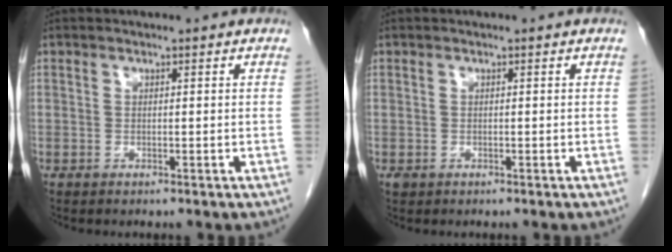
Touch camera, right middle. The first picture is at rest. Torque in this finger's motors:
{"motor_torque": [0.28, 0.02, 0.03, 0.01]}